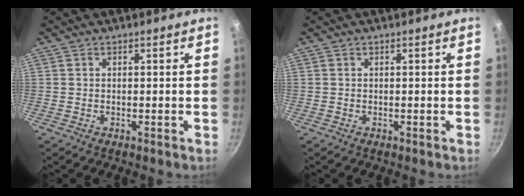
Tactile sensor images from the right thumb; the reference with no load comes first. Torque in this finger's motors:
{"motor_torque": [0.16, 0.09, -0.13, 0.24, 0.00]}